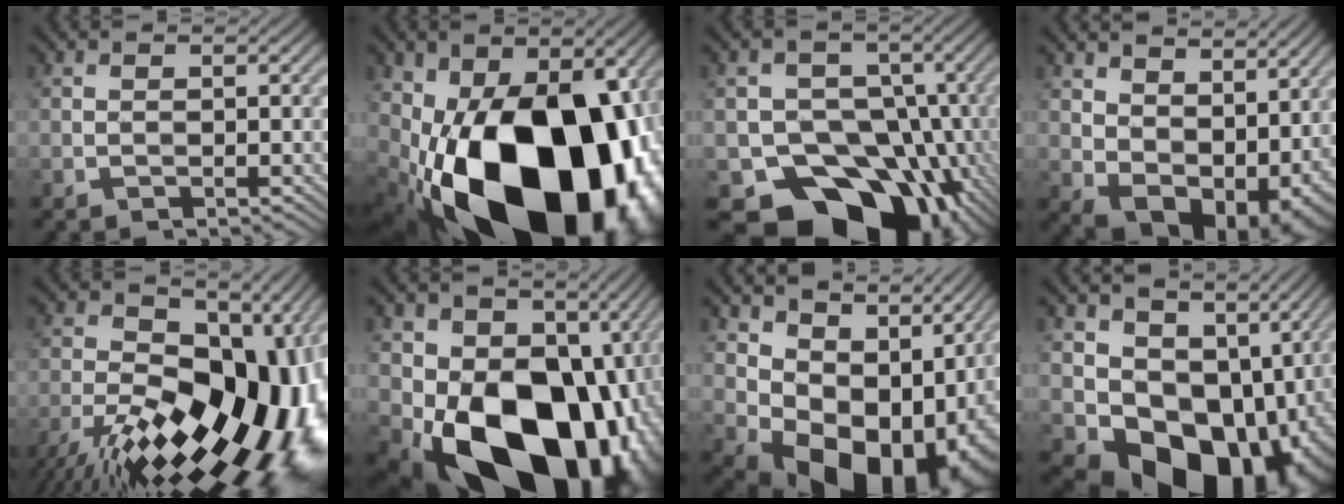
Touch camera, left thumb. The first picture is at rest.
{"total": 22.0, "force": [-4.9, 14.3, 16.0], "torque": [-0.293, -0.053, -0.052]}
{"total": 19.2, "force": [-9.0, 14.8, 8.4], "torque": [-0.125, -0.032, -0.142]}
{"total": 12.3, "force": [3.2, 8.4, 8.4], "torque": [-0.149, -0.031, 0.075]}
{"total": 20.0, "force": [-6.9, 10.5, 15.6], "torque": [-0.244, -0.004, -0.116]}
{"total": 21.3, "force": [-3.6, 15.5, 14.1], "torque": [-0.249, -0.042, -0.042]}
{"total": 15.4, "force": [2.2, 11.8, 9.6], "torque": [-0.140, -0.031, 0.077]}
{"total": 17.4, "force": [-0.9, 13.7, 10.8], "torque": [-0.176, -0.044, 0.028]}